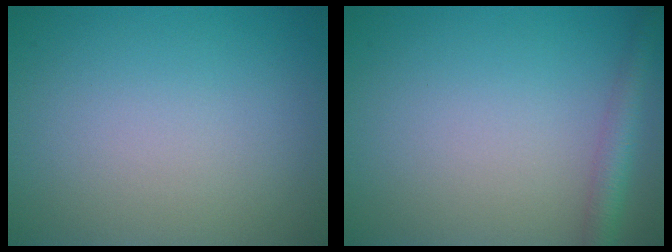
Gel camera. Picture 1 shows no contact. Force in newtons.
{"total": 2.7, "press": 2.7, "slide": 0.2}